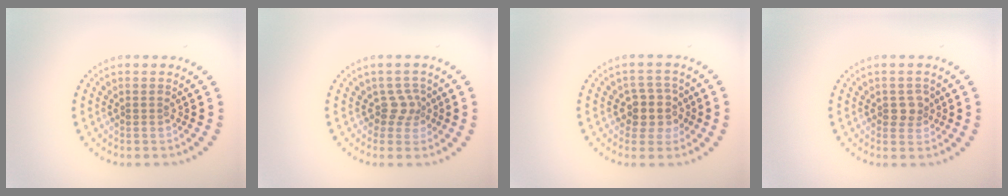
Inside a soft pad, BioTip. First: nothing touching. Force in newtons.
{"total": 1.9, "press": 1.3, "slide": 1.4}
{"total": 2.9, "press": 2.6, "slide": 1.3}
{"total": 1.7, "press": 1.7, "slide": 0.4}